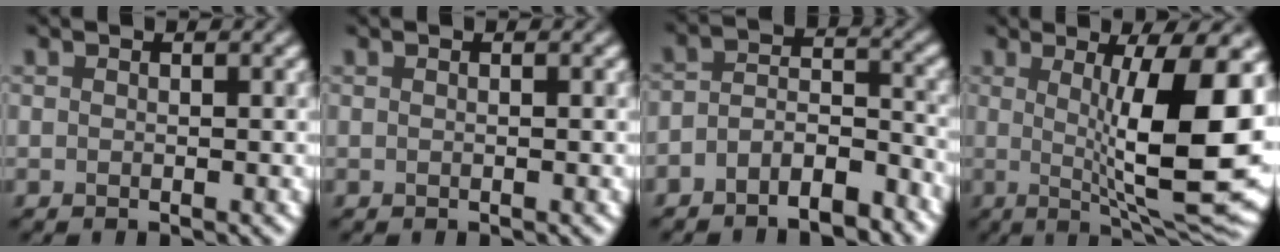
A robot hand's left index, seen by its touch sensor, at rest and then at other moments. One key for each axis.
{"total": 0.5, "fx": 0.1, "fy": 0.1, "fz": 0.5, "tx": -0.006, "ty": -0.004, "tz": -0.004}
{"total": 5.0, "fx": -3.2, "fy": 2.3, "fz": 3.0, "tx": -0.047, "ty": 0.003, "tz": -0.060}
{"total": 12.2, "fx": 0.7, "fy": 2.5, "fz": 12.0, "tx": -0.161, "ty": -0.003, "tz": 0.018}